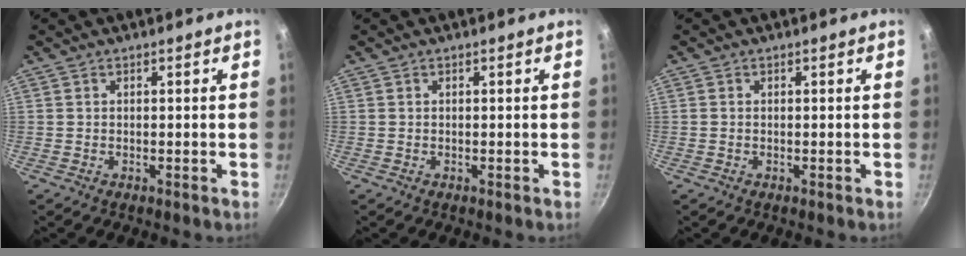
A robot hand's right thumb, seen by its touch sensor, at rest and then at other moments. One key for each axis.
{"total": 0.0}
{"total": 0.0}